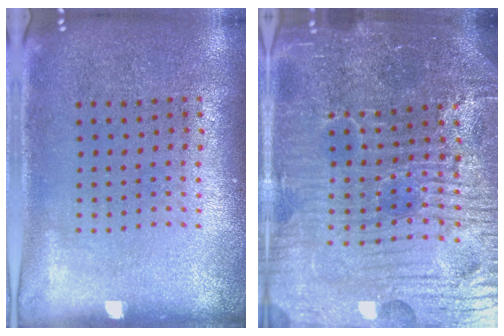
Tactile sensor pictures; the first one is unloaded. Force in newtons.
{"total": 6.3, "press": 5.8, "slide": 2.3}